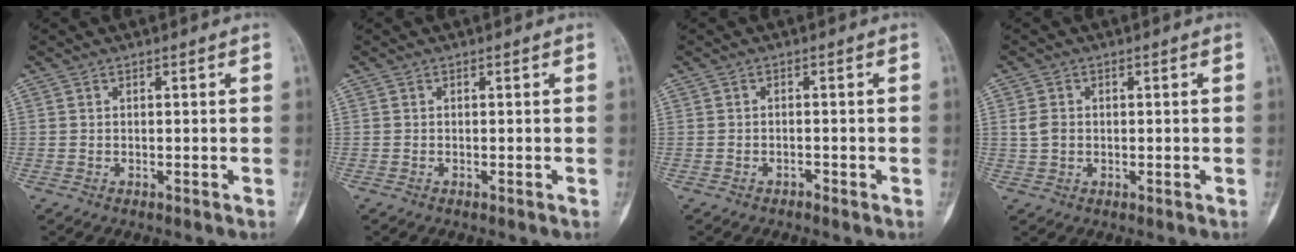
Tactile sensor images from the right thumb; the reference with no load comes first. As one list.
[{"total": 0.0}, {"total": 0.9, "force": [-0.8, 0.5, 0.2], "torque": [-0.005, 0.004, -0.014]}, {"total": 2.9, "force": [0.2, 2.4, 1.6], "torque": [-0.027, 0.005, 0.006]}]